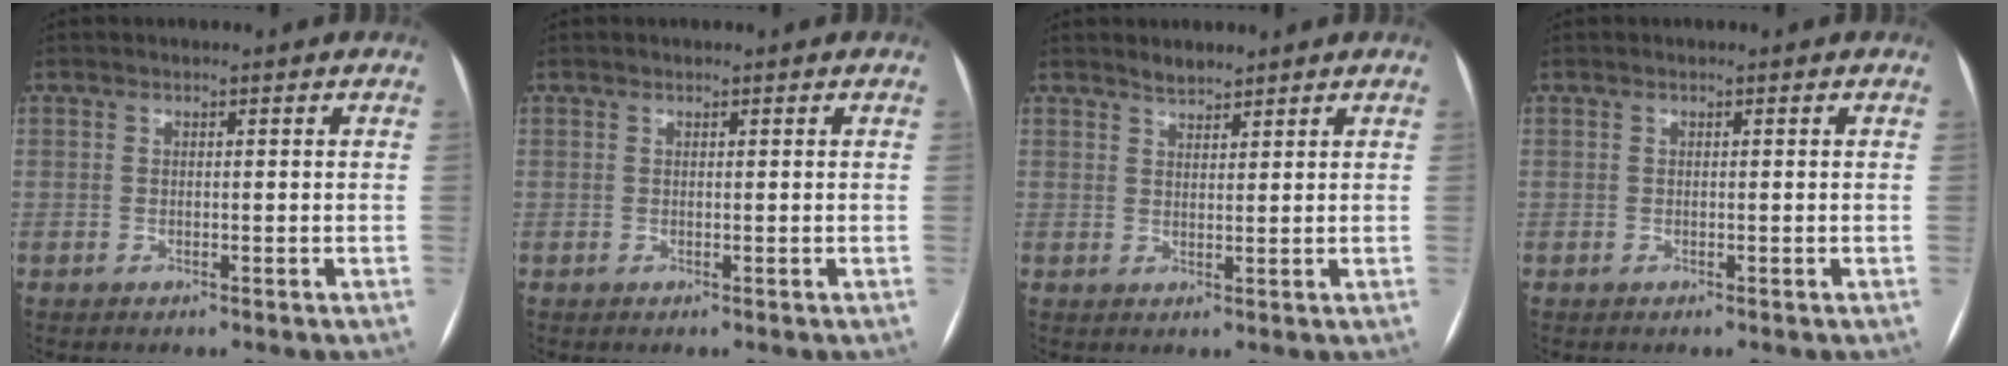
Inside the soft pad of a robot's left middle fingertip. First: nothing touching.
{"total": 0.0}
{"total": 2.1, "force": [2.0, 0.3, 0.5], "torque": [-0.016, 0.002, 0.039]}
{"total": 0.0}